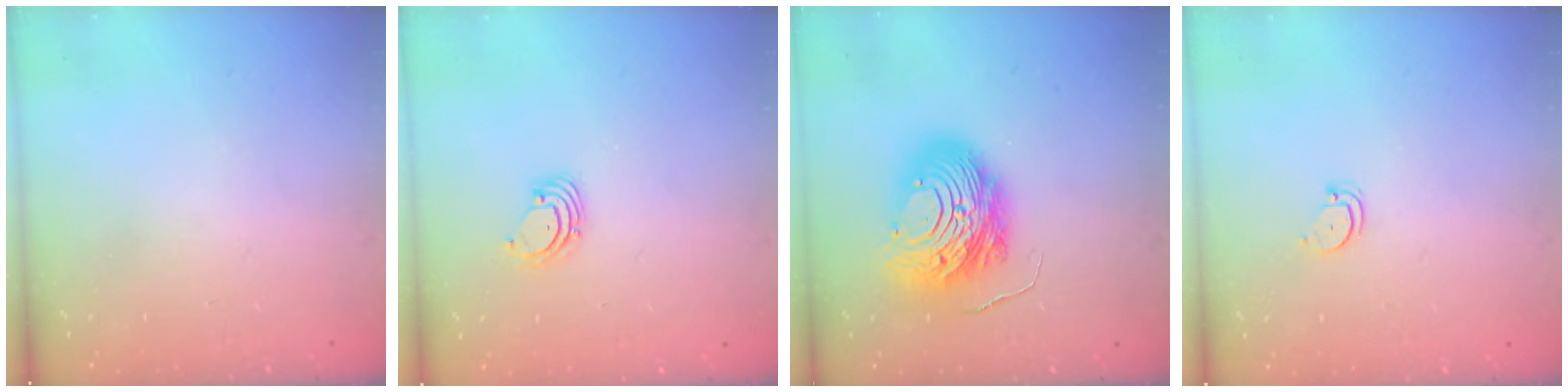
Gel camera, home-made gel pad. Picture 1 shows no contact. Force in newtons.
{"total": 1.6, "press": 1.6, "slide": 0.1}
{"total": 14.9, "press": 14.8, "slide": 1.4}
{"total": 2.3, "press": 2.3, "slide": 0.2}